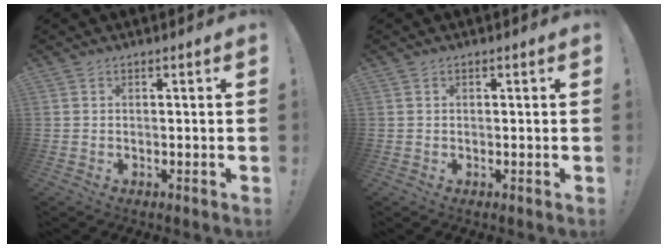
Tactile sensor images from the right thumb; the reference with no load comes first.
{"total": 0.0}